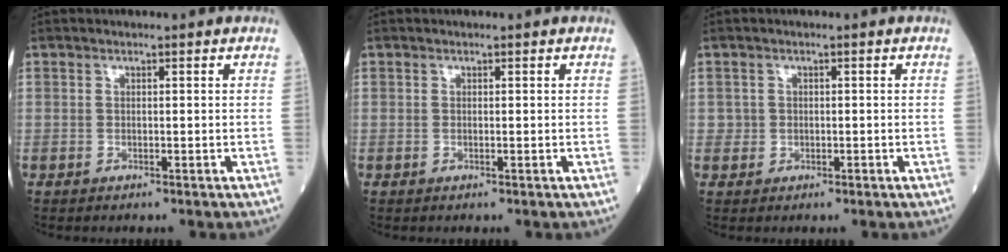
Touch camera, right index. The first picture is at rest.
{"total": 0.0}
{"total": 1.2, "force": [0.0, 1.2, 0.1], "torque": [0.005, 0.004, -0.002]}